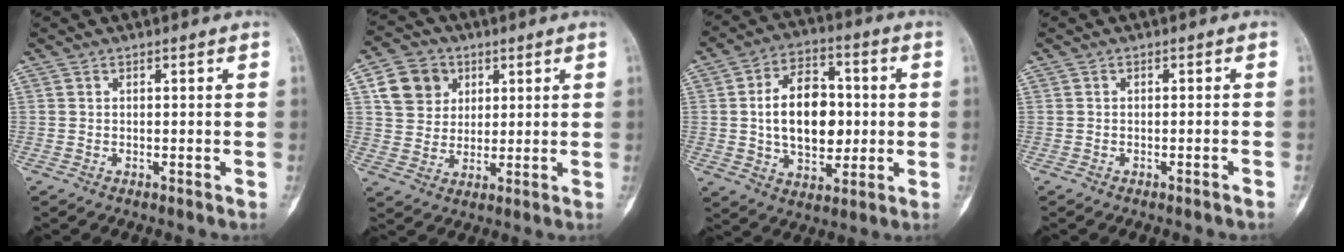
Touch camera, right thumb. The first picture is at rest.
{"total": 9.2, "force": [3.3, 7.9, 3.5], "torque": [-0.036, -0.003, 0.060]}
{"total": 15.9, "force": [0.4, 10.3, 12.1], "torque": [-0.165, 0.016, 0.010]}
{"total": 1.3, "force": [-1.0, -0.1, 0.8], "torque": [-0.022, 0.007, -0.008]}